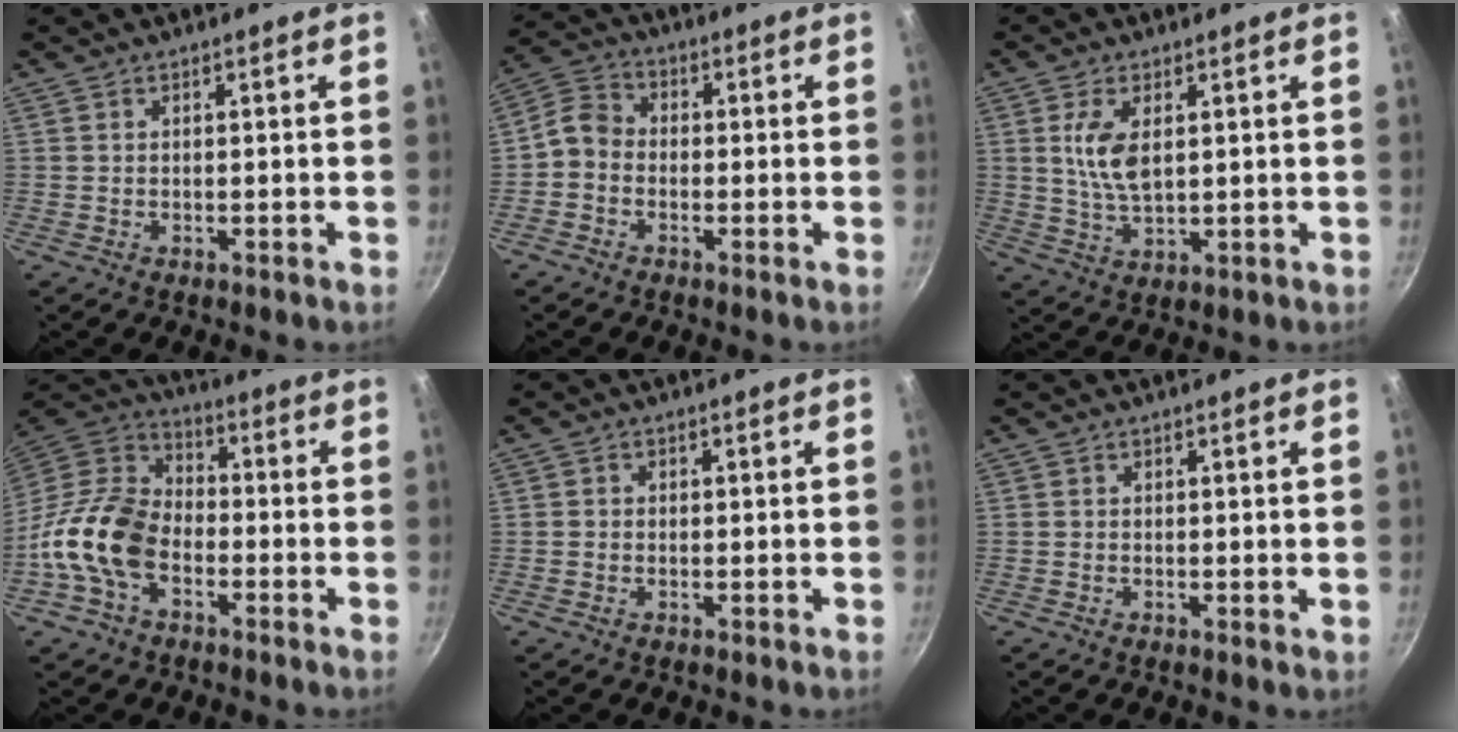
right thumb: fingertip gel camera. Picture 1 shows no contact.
{"total": 5.4, "force": [-1.6, 4.4, 2.8], "torque": [-0.039, 0.028, -0.051]}
{"total": 7.2, "force": [1.7, 3.5, 6.0], "torque": [-0.114, -0.011, 0.035]}
{"total": 15.1, "force": [-5.2, 10.1, 10.0], "torque": [-0.161, 0.048, -0.123]}
{"total": 1.0, "force": [-0.3, 0.9, 0.3], "torque": [-0.005, 0.003, -0.007]}
{"total": 0.0}